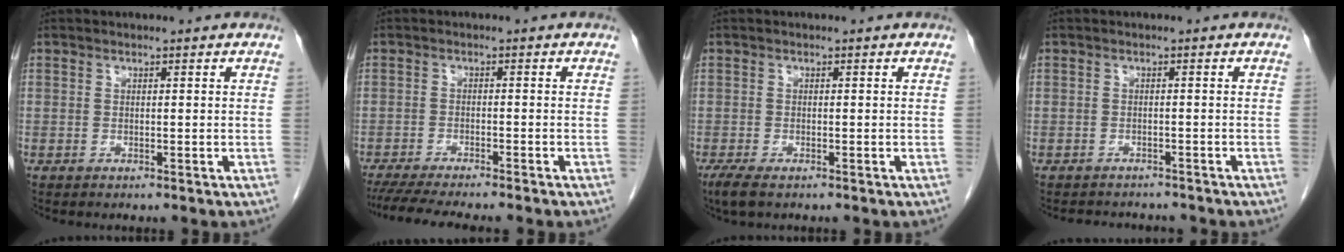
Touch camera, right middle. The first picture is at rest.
{"total": 9.8, "force": [-8.4, 0.3, 4.9], "torque": [-0.064, -0.018, -0.131]}
{"total": 2.9, "force": [-2.0, 0.9, 2.0], "torque": [-0.047, -0.010, -0.033]}
{"total": 4.6, "force": [-4.2, 1.7, 0.6], "torque": [-0.005, 0.000, -0.056]}